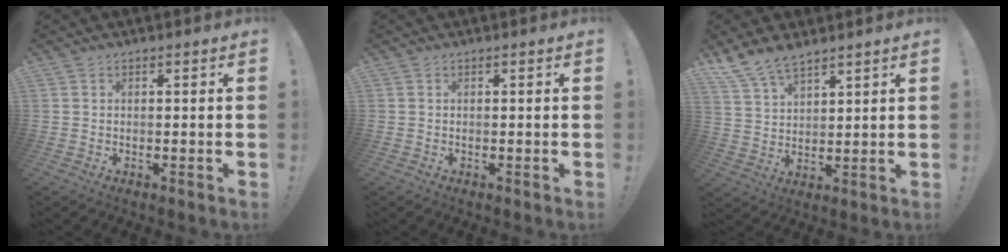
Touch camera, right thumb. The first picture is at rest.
{"total": 0.0}
{"total": 8.7, "force": [7.3, 3.2, 3.4], "torque": [-0.070, -0.044, 0.143]}